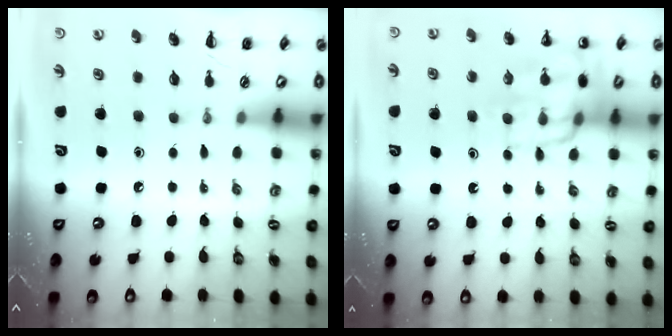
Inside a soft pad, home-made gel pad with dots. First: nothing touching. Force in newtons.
{"total": 15.4, "press": 15.3, "slide": 2.0}